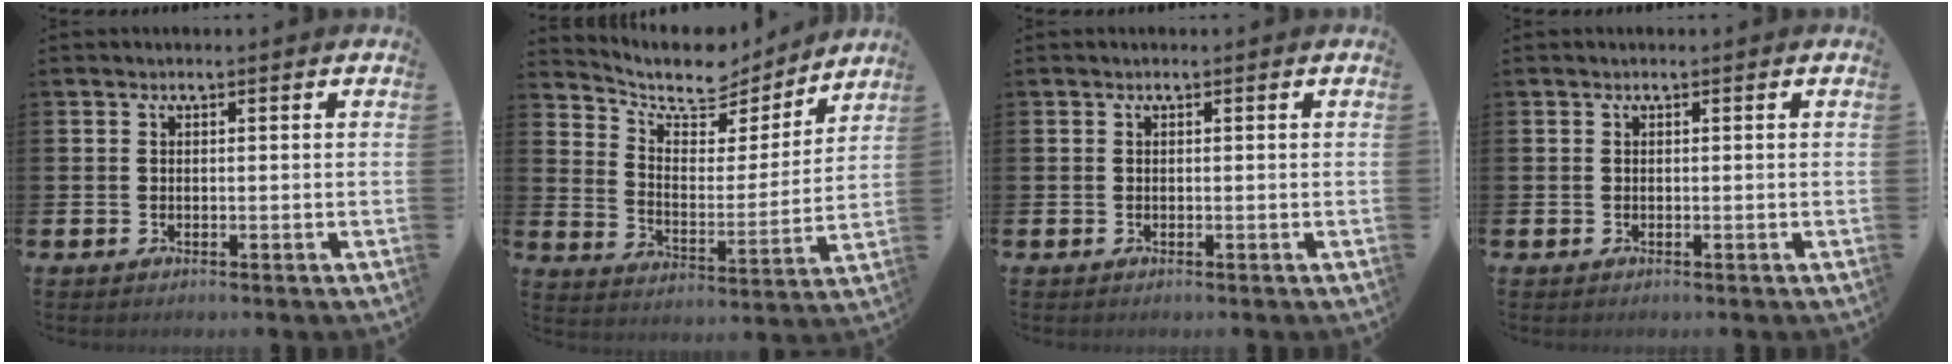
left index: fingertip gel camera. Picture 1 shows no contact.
{"total": 8.4, "force": [7.5, 3.1, 2.3], "torque": [-0.073, -0.057, 0.126]}
{"total": 0.0}
{"total": 0.0}